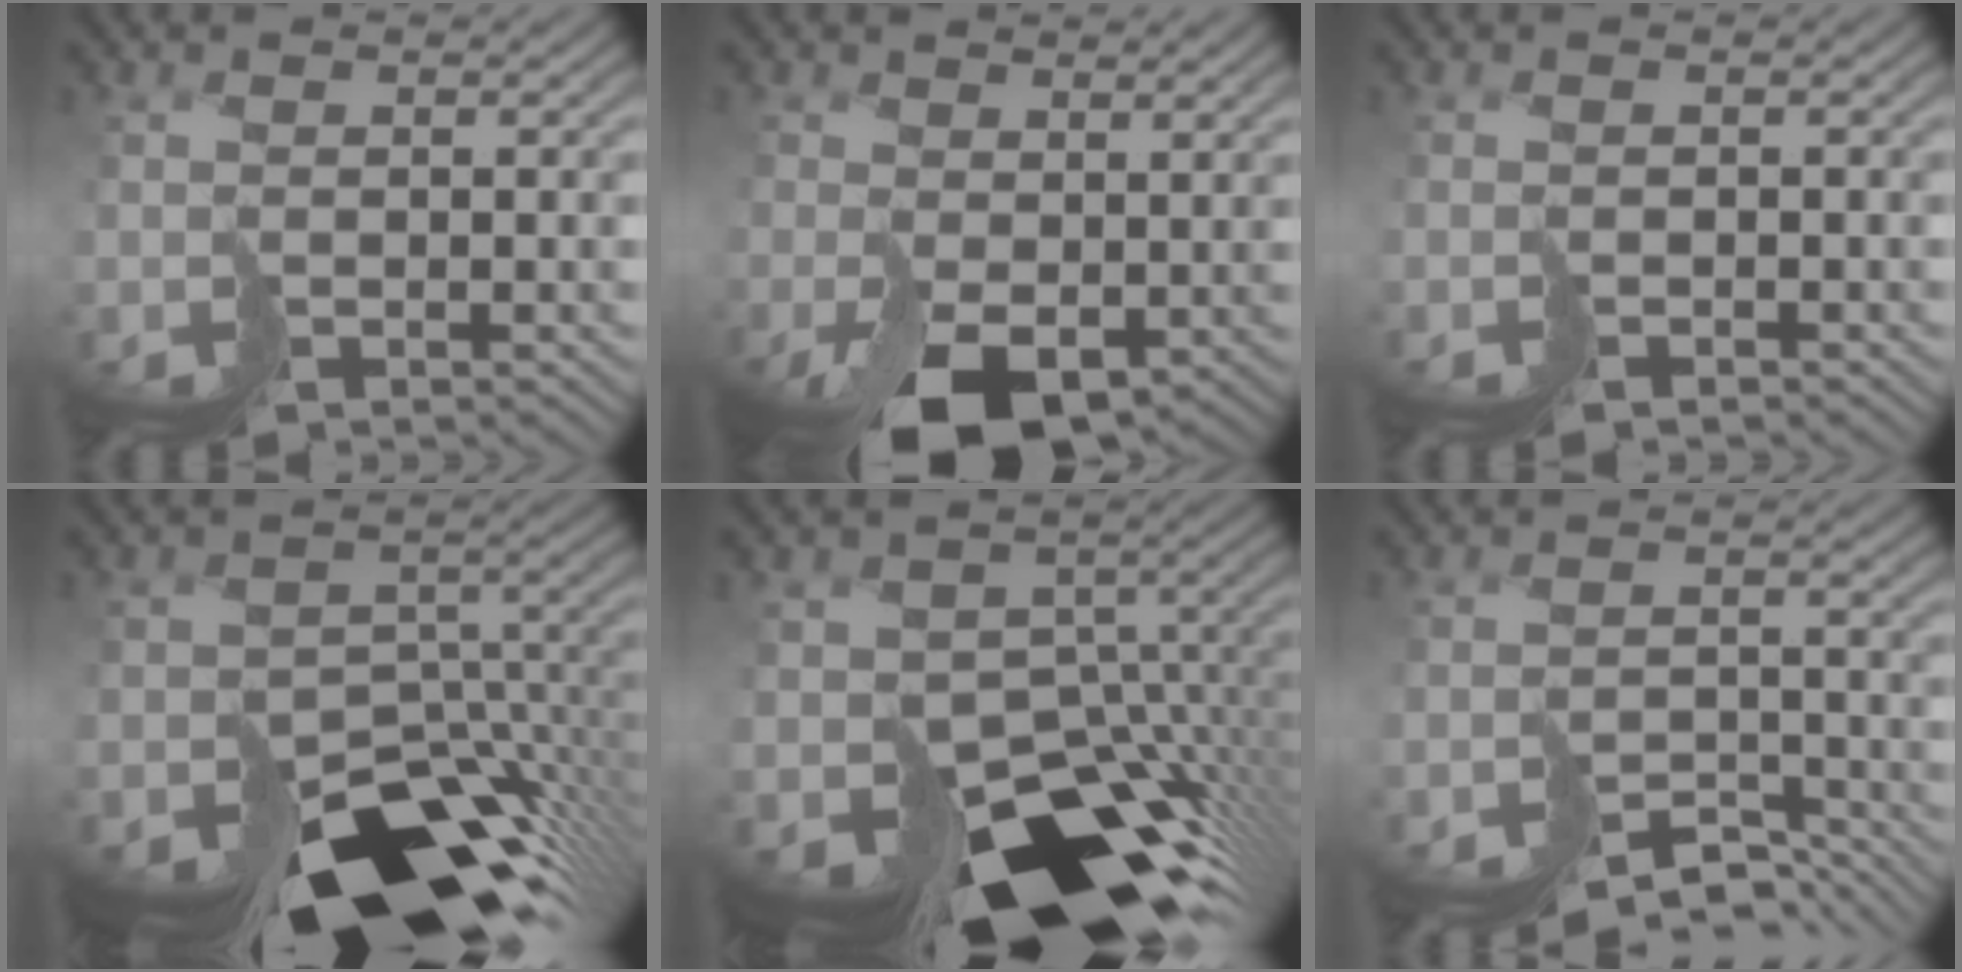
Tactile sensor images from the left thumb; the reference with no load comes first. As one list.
[{"total": 5.5, "force": [-1.2, 3.1, 4.4], "torque": [-0.086, -0.013, -0.011]}, {"total": 1.0, "force": [-1.0, -0.1, -0.1], "torque": [0.006, 0.000, -0.018]}, {"total": 14.9, "force": [-11.1, 7.0, 7.0], "torque": [-0.107, -0.038, -0.149]}, {"total": 15.1, "force": [-8.4, 9.0, 8.7], "torque": [-0.134, -0.020, -0.114]}, {"total": 6.8, "force": [-6.6, 1.5, 1.1], "torque": [-0.006, -0.006, -0.095]}]